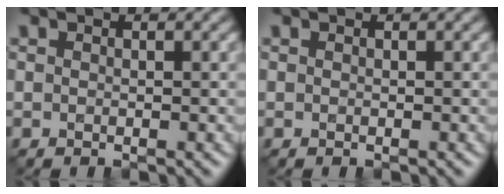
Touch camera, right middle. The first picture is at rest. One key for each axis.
{"total": 0.0}